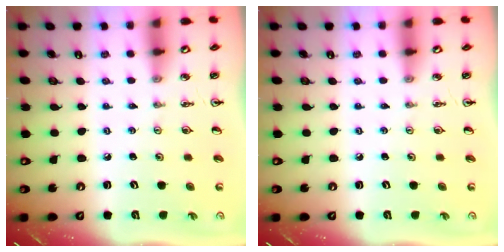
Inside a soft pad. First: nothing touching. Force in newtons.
{"total": 0.0}